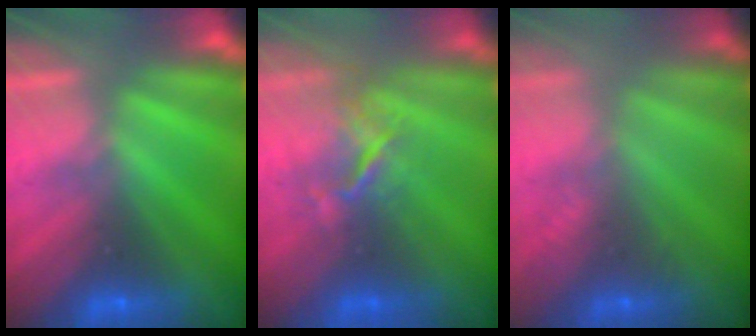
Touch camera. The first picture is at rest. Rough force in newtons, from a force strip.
{"total": 3.5}
{"total": 2.5}